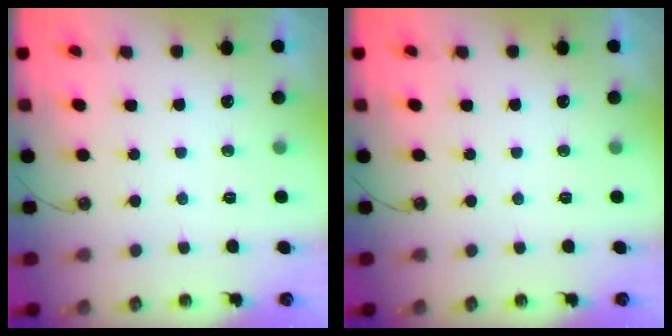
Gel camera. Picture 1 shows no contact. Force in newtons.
{"total": 0.0}